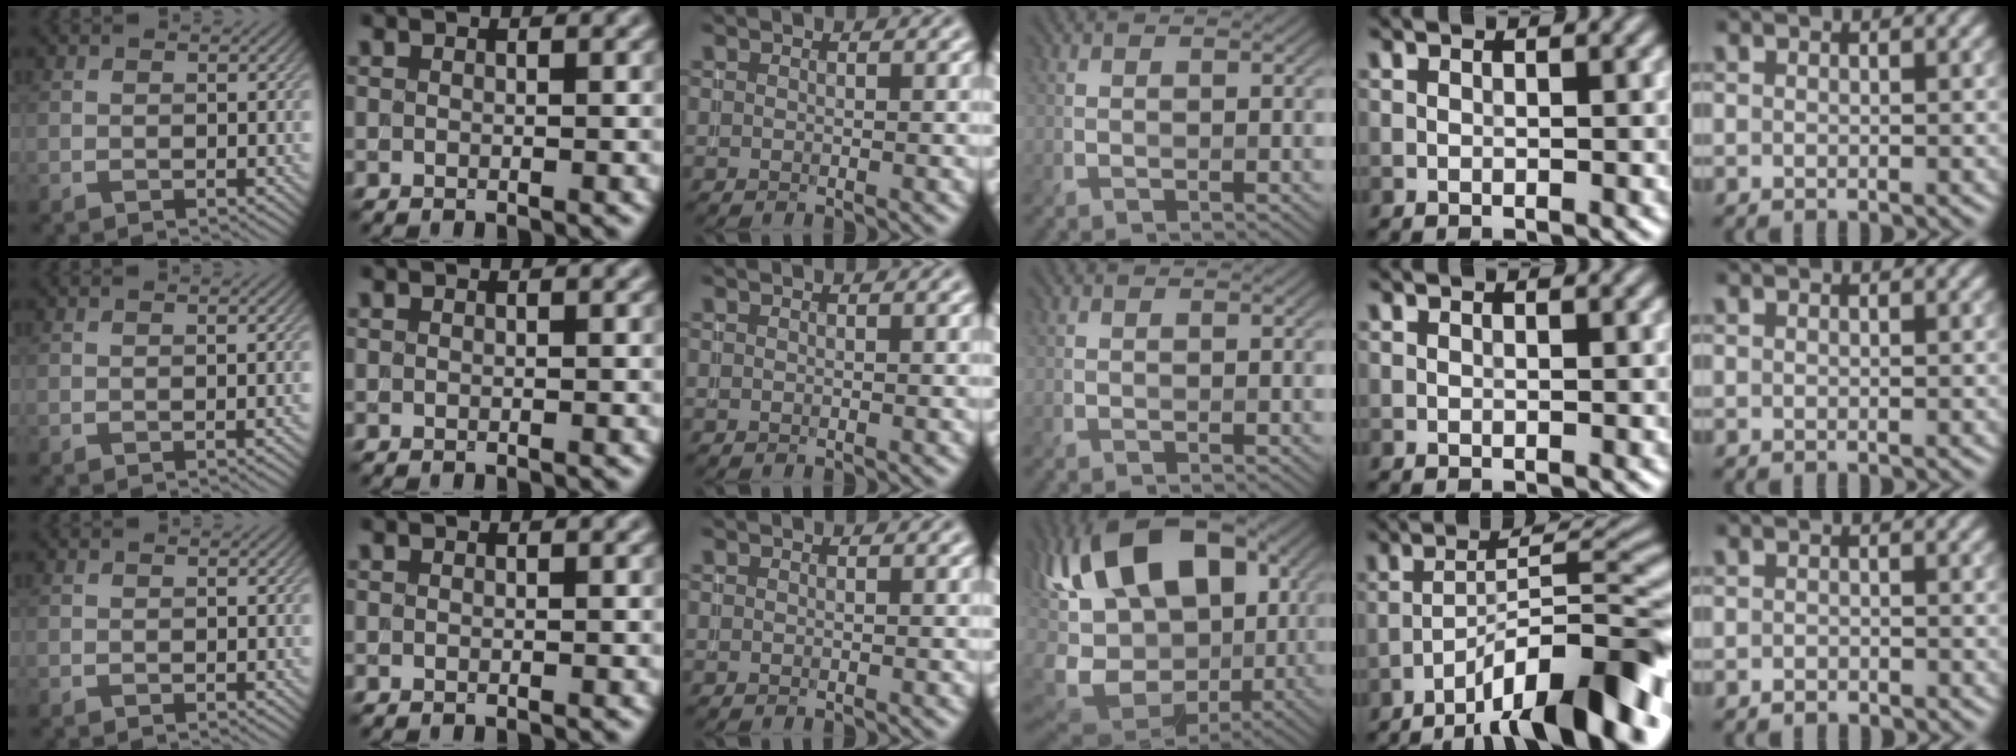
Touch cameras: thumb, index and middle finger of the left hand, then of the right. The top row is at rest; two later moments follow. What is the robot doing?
{"motion": "insert", "object": "backpack"}